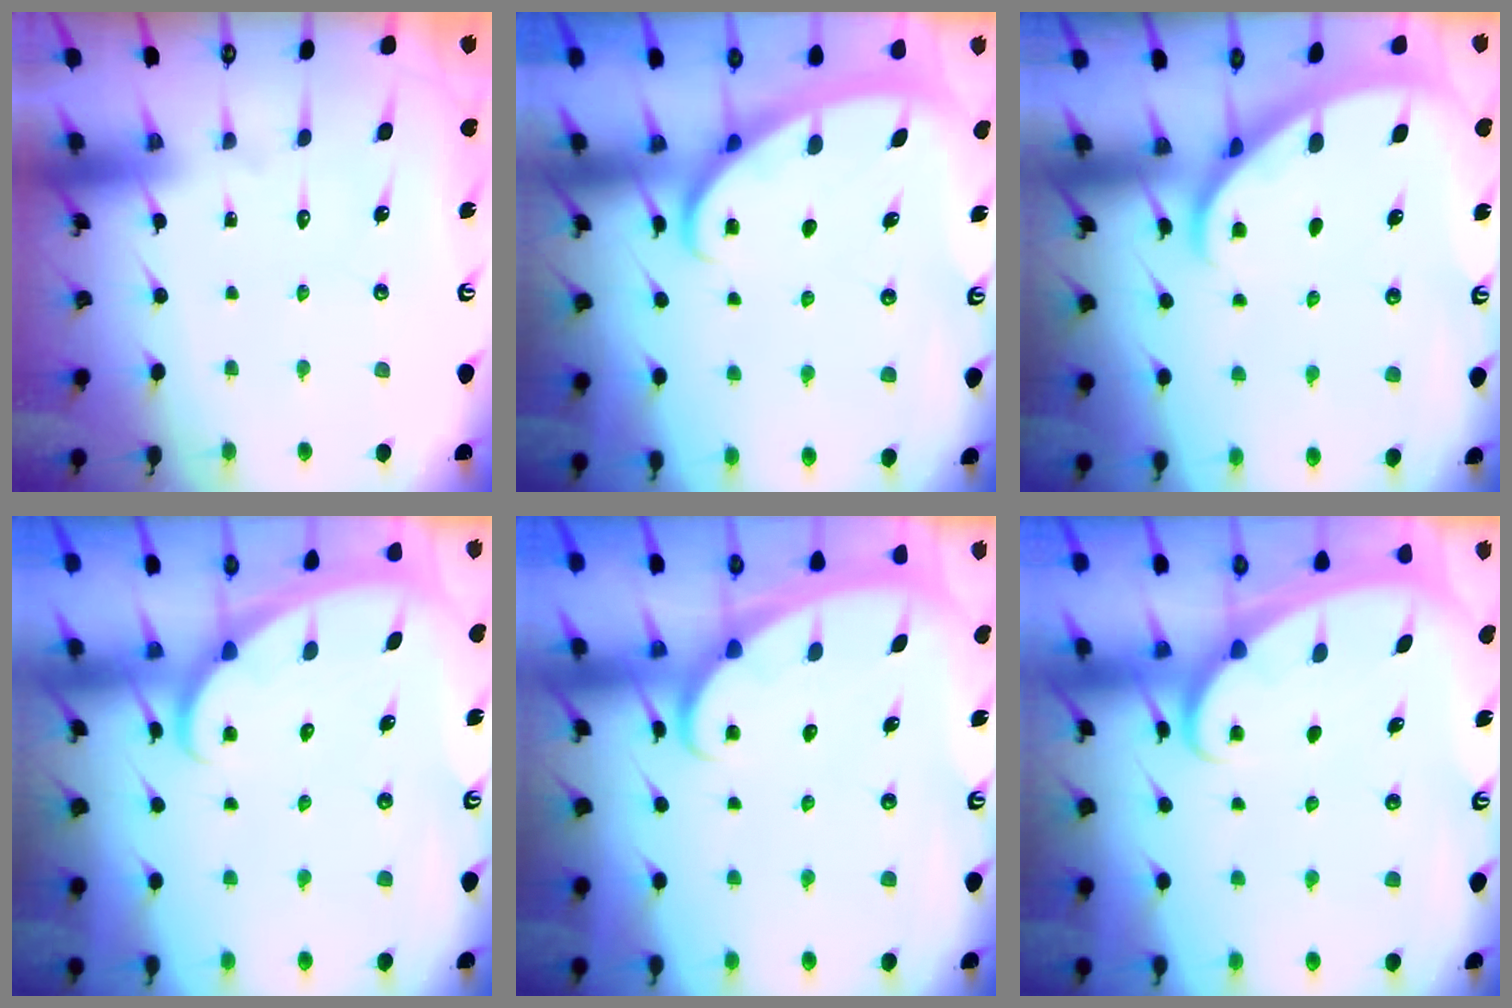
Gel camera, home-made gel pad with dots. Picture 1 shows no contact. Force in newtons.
{"total": 2.6, "press": 2.6, "slide": 0.4}
{"total": 2.2, "press": 2.2, "slide": 0.1}
{"total": 2.1, "press": 2.1, "slide": 0.2}
{"total": 2.4, "press": 2.3, "slide": 0.3}
{"total": 1.9, "press": 1.9, "slide": 0.3}